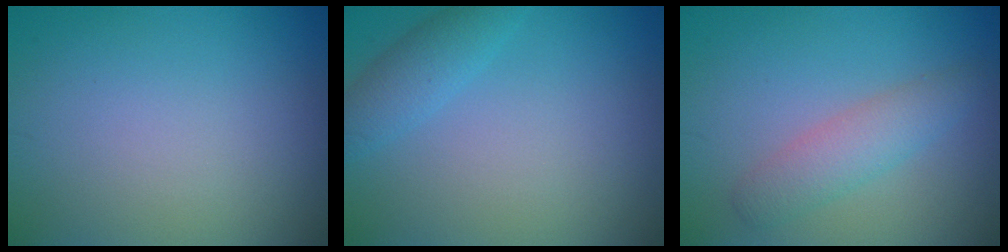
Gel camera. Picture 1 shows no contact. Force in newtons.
{"total": 2.4, "press": 2.4, "slide": 0.1}
{"total": 2.9, "press": 2.9, "slide": 0.1}